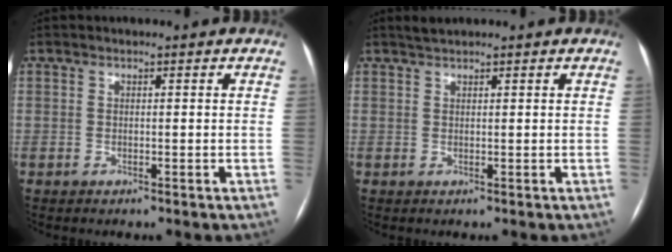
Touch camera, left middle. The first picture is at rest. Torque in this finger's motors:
{"motor_torque": [0.18, -0.21, 0.00, -0.01]}